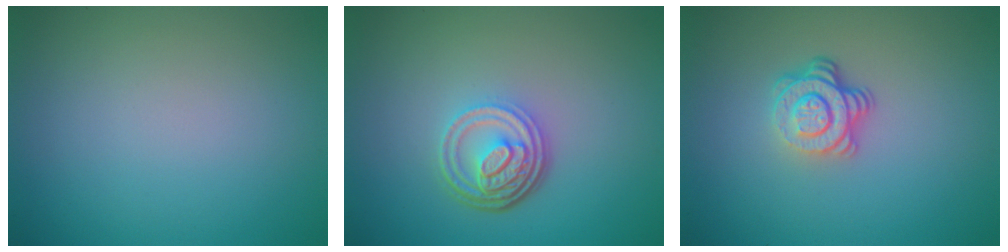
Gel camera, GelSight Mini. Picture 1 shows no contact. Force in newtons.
{"total": 4.7, "press": 3.5, "slide": 3.2}
{"total": 4.0, "press": 2.7, "slide": 2.9}